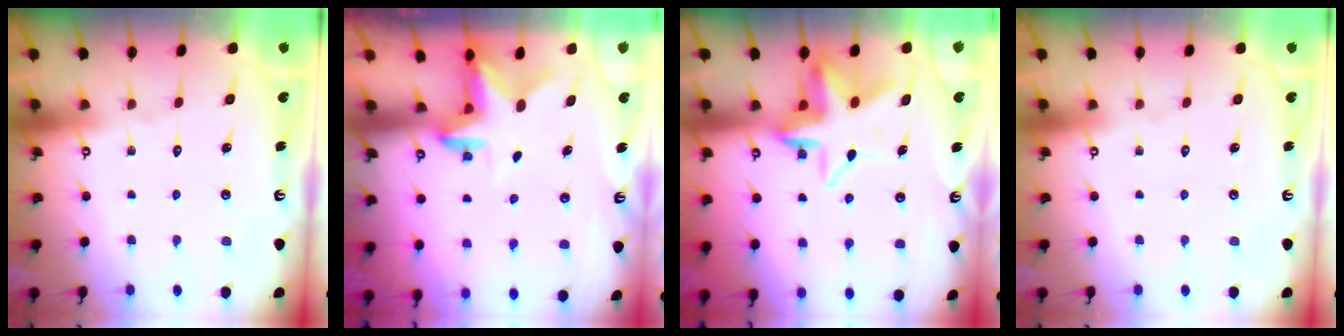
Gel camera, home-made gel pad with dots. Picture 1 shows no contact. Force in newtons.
{"total": 2.7, "press": 2.7, "slide": 0.5}
{"total": 8.5, "press": 8.1, "slide": 2.7}
{"total": 0.0}